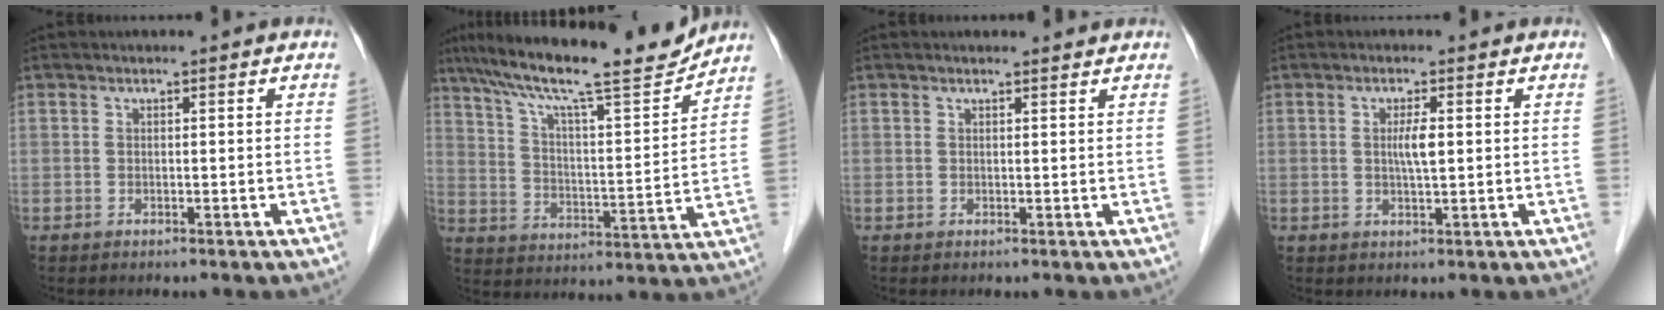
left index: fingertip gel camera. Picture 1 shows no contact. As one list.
[{"total": 18.4, "force": [15.8, 0.9, 9.3], "torque": [-0.162, 0.003, 0.246]}, {"total": 1.1, "force": [1.1, 0.1, 0.2], "torque": [-0.011, 0.000, 0.010]}, {"total": 2.6, "force": [0.0, 0.2, 2.6], "torque": [-0.048, -0.005, -0.002]}]